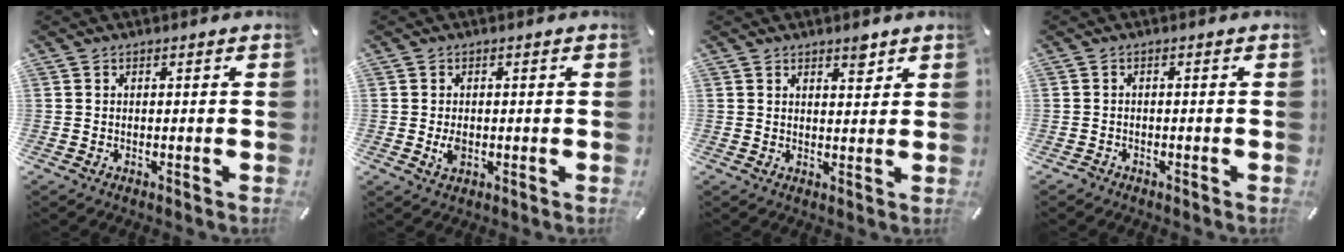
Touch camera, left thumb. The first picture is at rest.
{"total": 2.5, "force": [-0.3, 1.6, 1.9], "torque": [-0.035, -0.004, -0.007]}
{"total": 3.2, "force": [2.6, 1.4, 1.4], "torque": [0.001, -0.018, 0.040]}
{"total": 1.0, "force": [-0.8, 0.5, 0.2], "torque": [-0.005, 0.004, -0.019]}